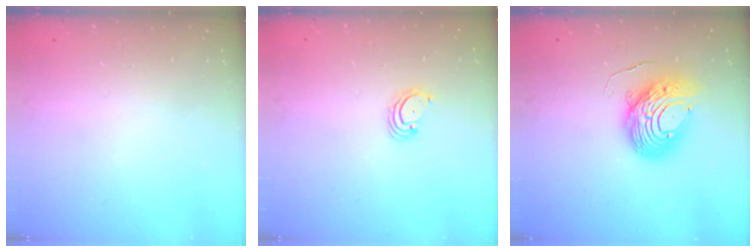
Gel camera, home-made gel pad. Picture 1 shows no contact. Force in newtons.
{"total": 2.6, "press": 2.6, "slide": 0.3}
{"total": 12.8, "press": 12.7, "slide": 1.3}